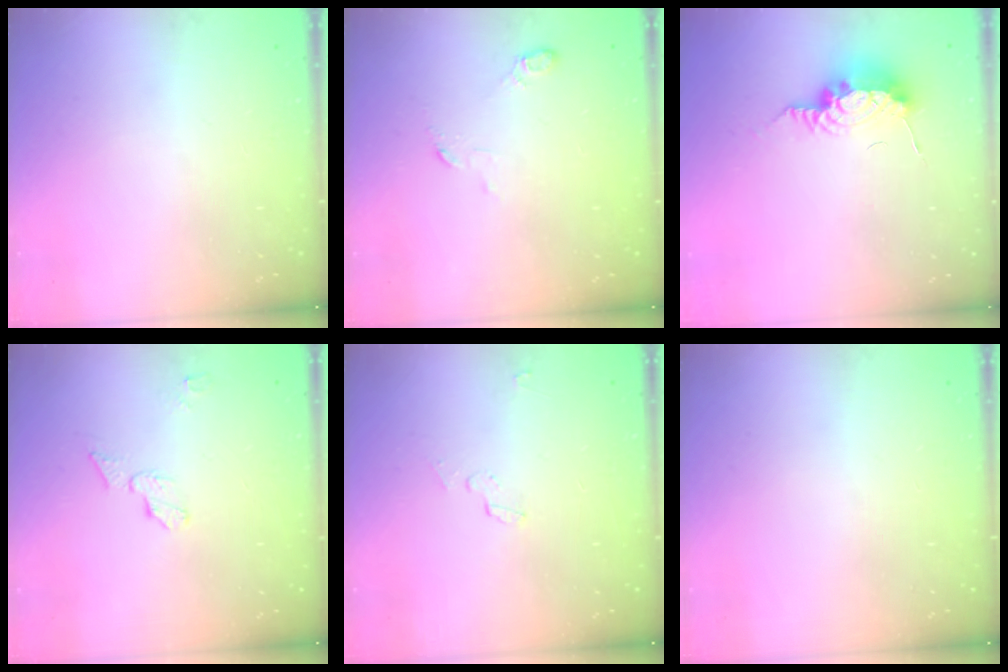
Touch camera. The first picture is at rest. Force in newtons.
{"total": 3.2, "press": 3.1, "slide": 0.7}
{"total": 14.0, "press": 10.6, "slide": 9.1}
{"total": 5.6, "press": 5.6, "slide": 0.3}
{"total": 3.6, "press": 3.4, "slide": 1.3}
{"total": 0.0}